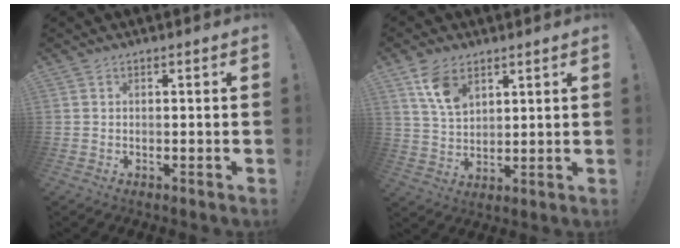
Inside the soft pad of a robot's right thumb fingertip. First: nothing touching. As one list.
[{"total": 9.3, "force": [5.5, 5.3, 5.2], "torque": [-0.084, -0.023, 0.106]}]